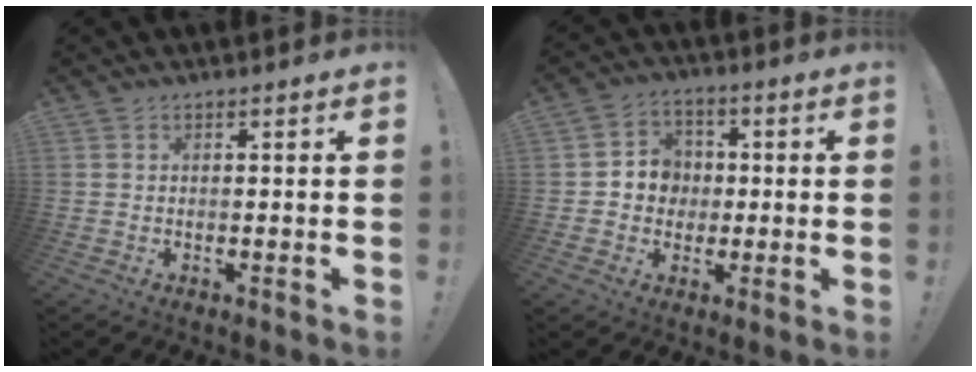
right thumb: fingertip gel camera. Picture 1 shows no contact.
{"total": 7.4, "force": [-0.4, 7.1, 2.0], "torque": [-0.033, 0.008, -0.002]}